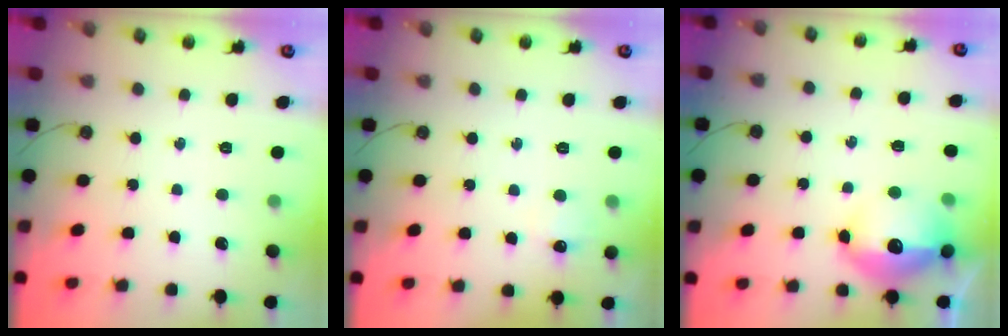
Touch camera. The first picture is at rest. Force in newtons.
{"total": 5.5, "press": 5.5, "slide": 0.8}
{"total": 14.7, "press": 14.7, "slide": 1.3}